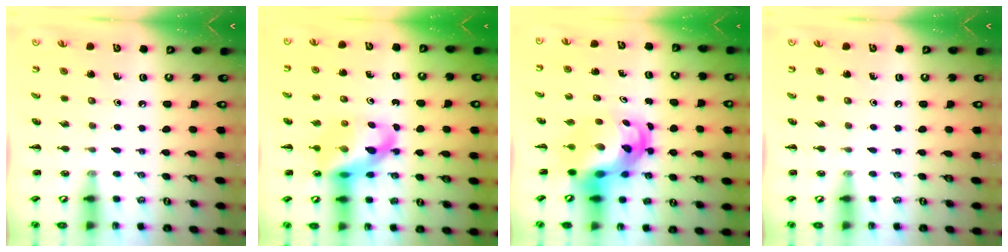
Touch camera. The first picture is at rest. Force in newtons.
{"total": 13.8, "press": 13.3, "slide": 3.6}
{"total": 7.2, "press": 6.9, "slide": 2.1}
{"total": 0.0}